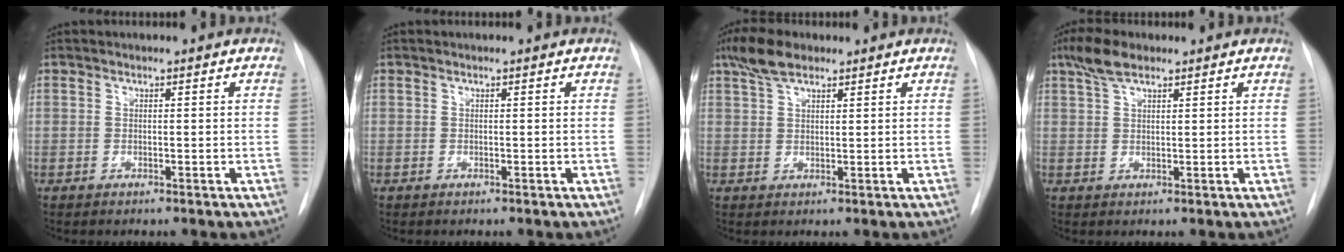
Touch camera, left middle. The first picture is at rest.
{"total": 0.0}
{"total": 5.0, "force": [3.5, 1.9, 3.0], "torque": [-0.067, 0.016, 0.068]}
{"total": 4.4, "force": [3.0, 1.6, 2.7], "torque": [-0.062, 0.014, 0.060]}